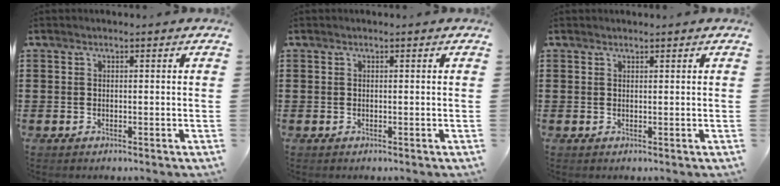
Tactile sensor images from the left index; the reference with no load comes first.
{"total": 0.0}
{"total": 0.6, "force": [0.6, 0.1, 0.1], "torque": [-0.002, 0.000, 0.012]}